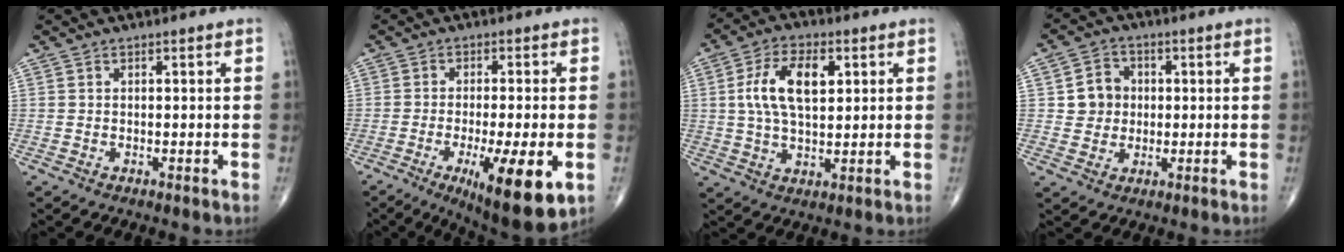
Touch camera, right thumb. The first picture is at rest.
{"total": 14.4, "force": [-5.0, 3.3, 13.1], "torque": [-0.188, -0.014, -0.067]}
{"total": 11.1, "force": [2.5, 5.8, 9.1], "torque": [-0.163, 0.003, 0.044]}
{"total": 6.1, "force": [0.5, 5.6, 2.3], "torque": [-0.010, 0.005, 0.002]}